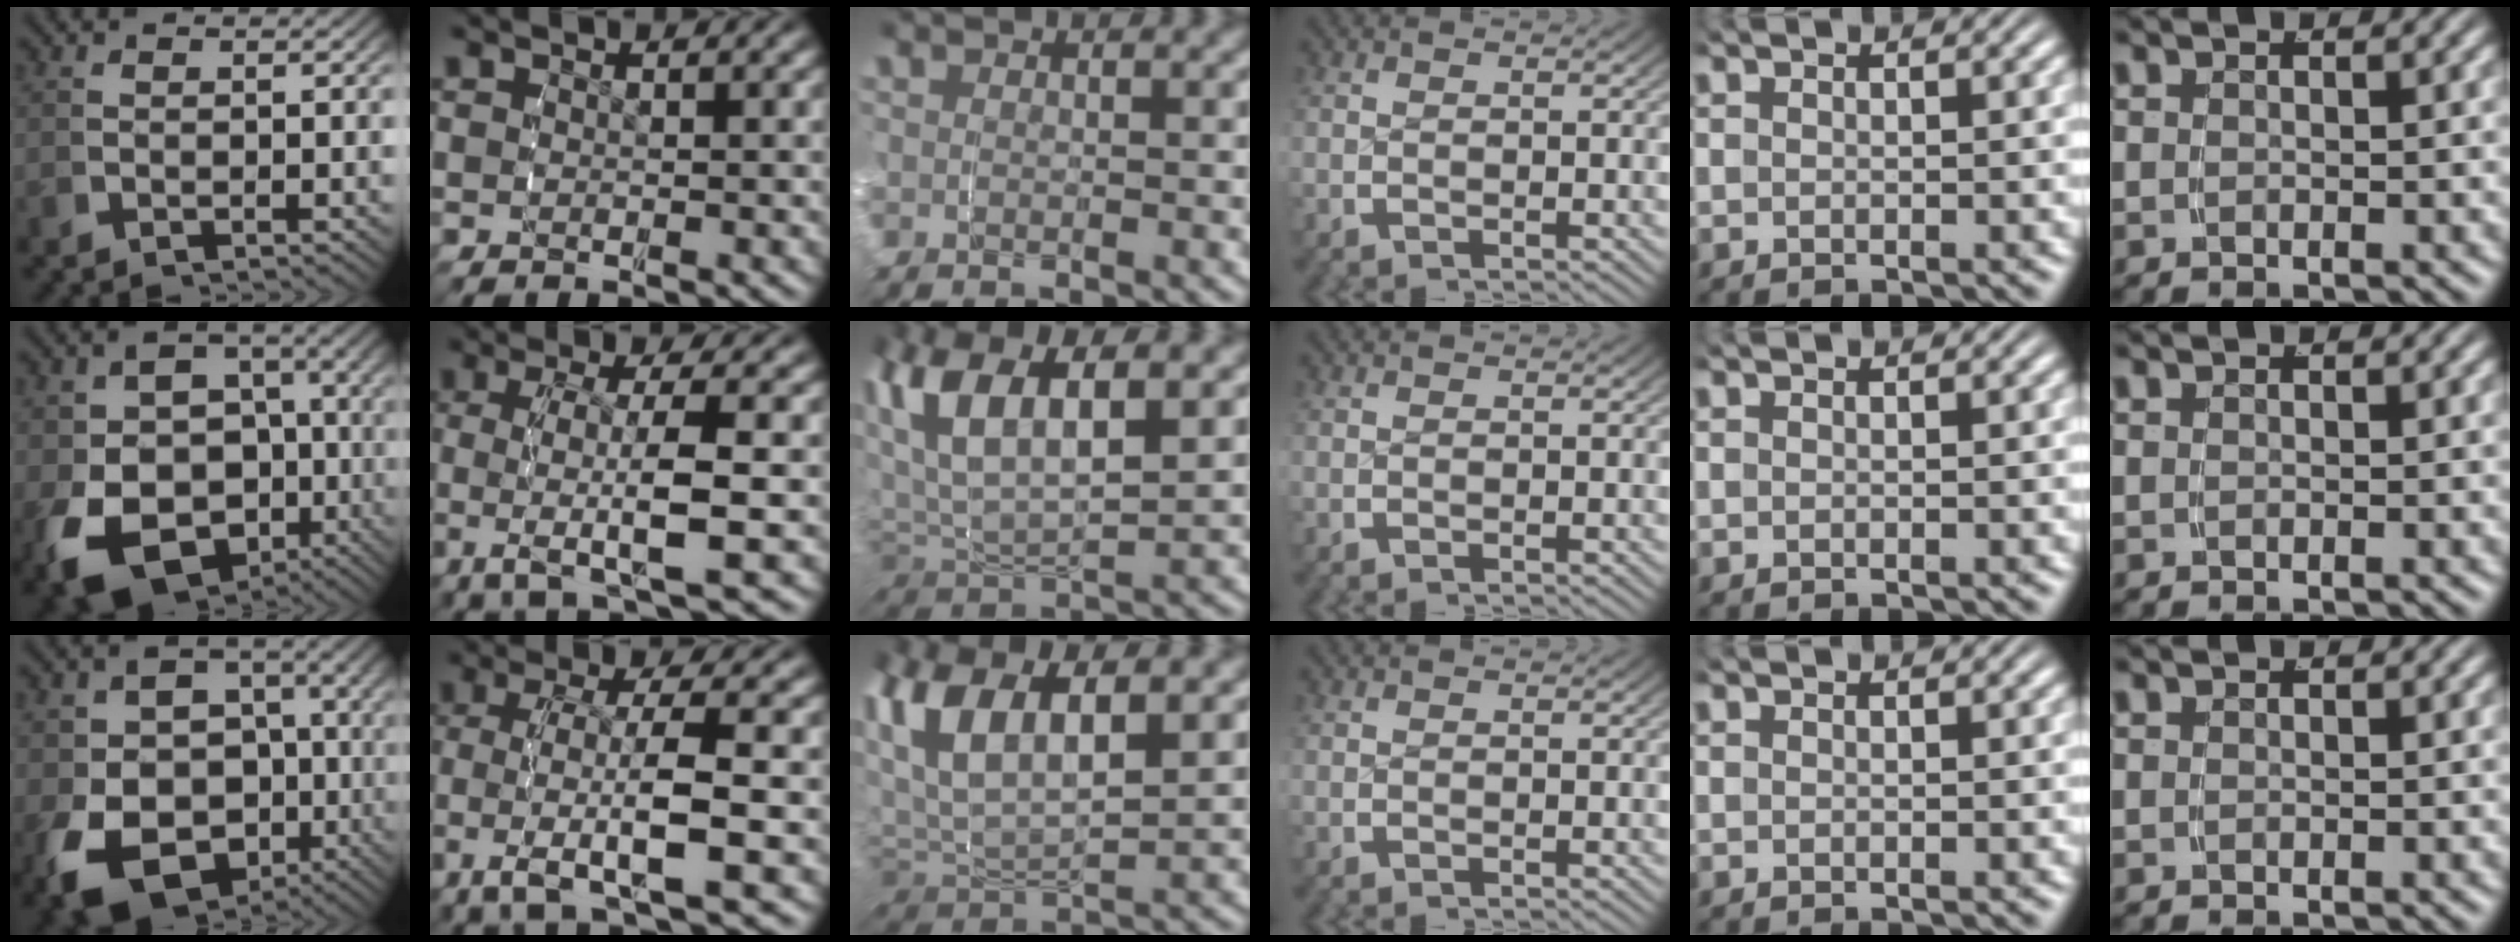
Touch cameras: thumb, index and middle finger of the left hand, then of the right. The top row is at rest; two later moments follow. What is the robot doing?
{"motion": "grasp_and_lifting", "object": "shorts"}